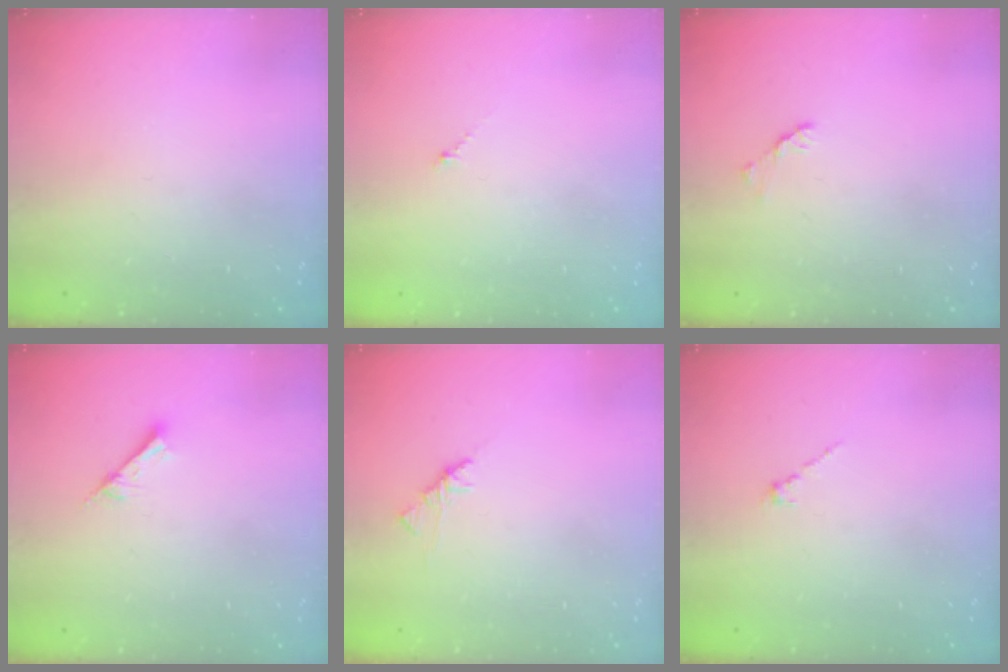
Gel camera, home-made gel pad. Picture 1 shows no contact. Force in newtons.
{"total": 0.7, "press": 0.6, "slide": 0.4}
{"total": 1.7, "press": 1.6, "slide": 0.4}
{"total": 3.3, "press": 3.3, "slide": 0.0}
{"total": 1.9, "press": 1.7, "slide": 0.6}
{"total": 0.0}